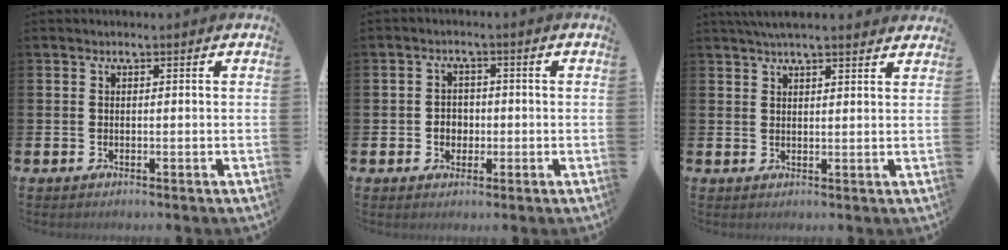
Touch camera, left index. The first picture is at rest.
{"total": 2.4, "force": [-0.4, 2.2, 0.9], "torque": [-0.011, 0.002, -0.014]}
{"total": 3.7, "force": [3.5, 0.4, 1.2], "torque": [-0.023, -0.010, 0.063]}